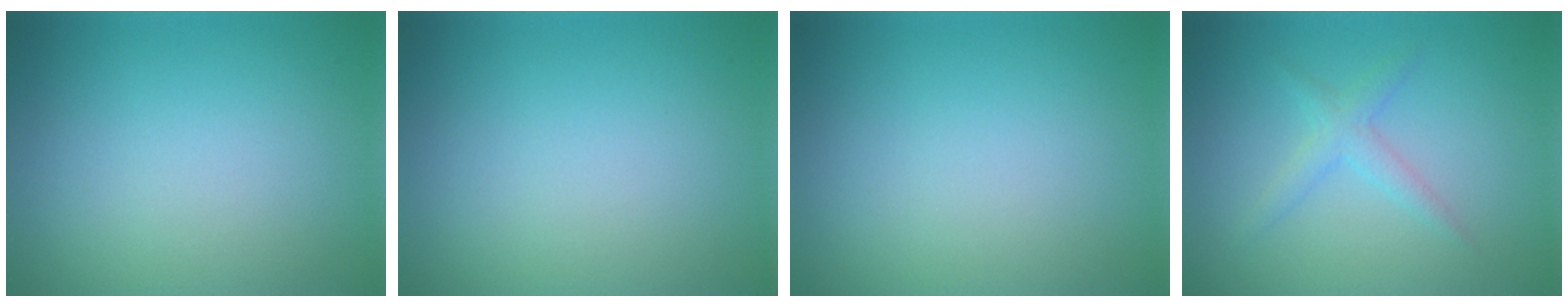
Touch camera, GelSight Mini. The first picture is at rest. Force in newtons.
{"total": 0.0}
{"total": 0.0}
{"total": 1.8, "press": 1.8, "slide": 0.2}